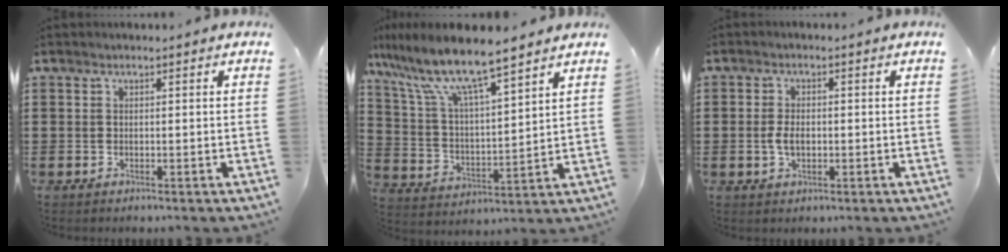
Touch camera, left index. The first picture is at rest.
{"total": 9.3, "force": [7.8, 0.9, 5.0], "torque": [-0.130, -0.041, 0.131]}
{"total": 3.5, "force": [-0.3, 1.8, 2.9], "torque": [-0.071, -0.001, -0.011]}